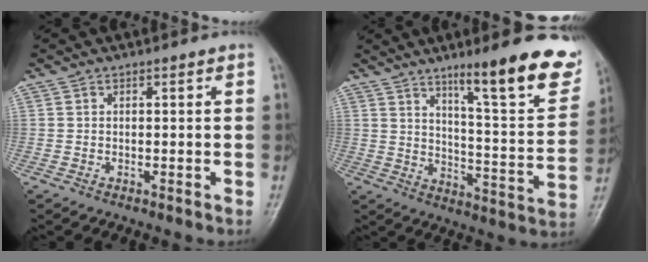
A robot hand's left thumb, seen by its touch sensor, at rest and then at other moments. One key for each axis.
{"total": 19.6, "fx": 12.4, "fy": 3.4, "fz": 14.8, "tx": -0.169, "ty": -0.067, "tz": 0.185}